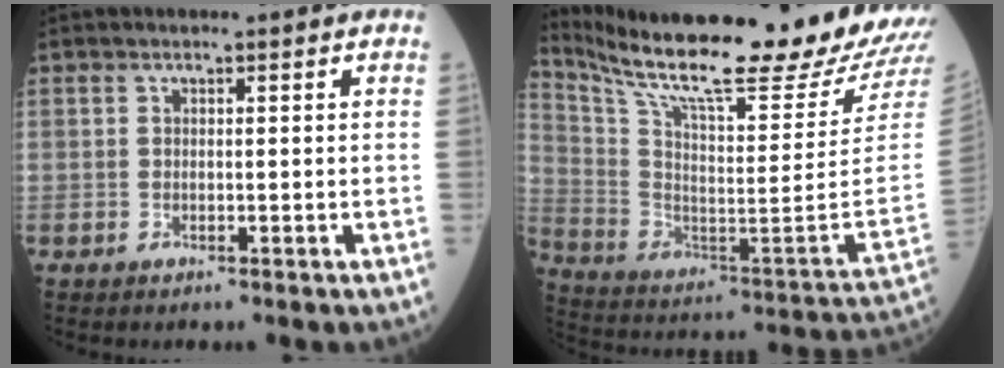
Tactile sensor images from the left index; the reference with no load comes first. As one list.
[{"total": 27.5, "force": [24.5, -0.4, 12.5], "torque": [-0.237, -0.104, 0.367]}]